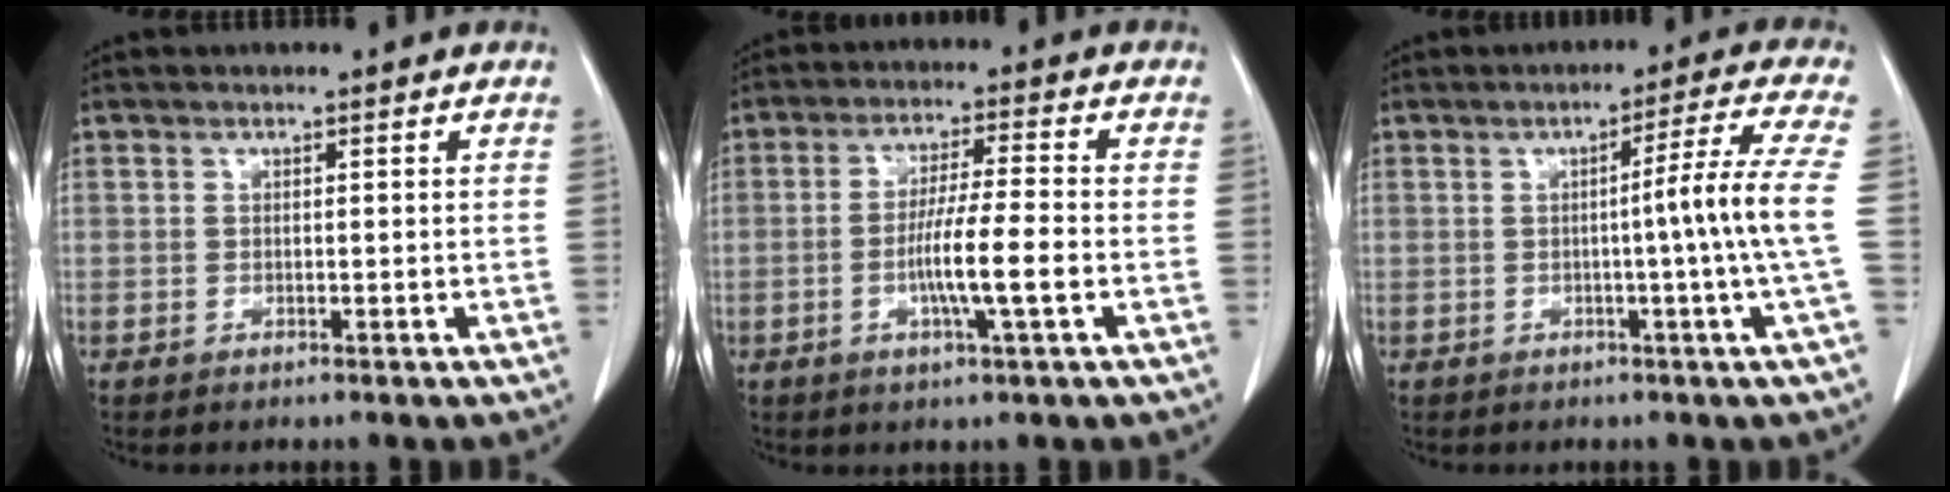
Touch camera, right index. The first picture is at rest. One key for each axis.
{"total": 8.1, "fx": -2.1, "fy": -0.2, "fz": 7.8, "tx": -0.140, "ty": -0.005, "tz": -0.040}
{"total": 7.7, "fx": -0.8, "fy": -2.5, "fz": 7.3, "tx": -0.098, "ty": -0.001, "tz": -0.010}